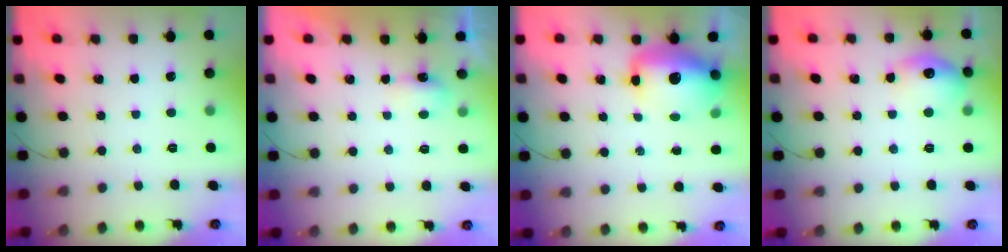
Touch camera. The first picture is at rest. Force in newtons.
{"total": 11.2, "press": 4.2, "slide": 10.3}
{"total": 13.1, "press": 12.7, "slide": 3.2}
{"total": 11.8, "press": 11.7, "slide": 0.7}